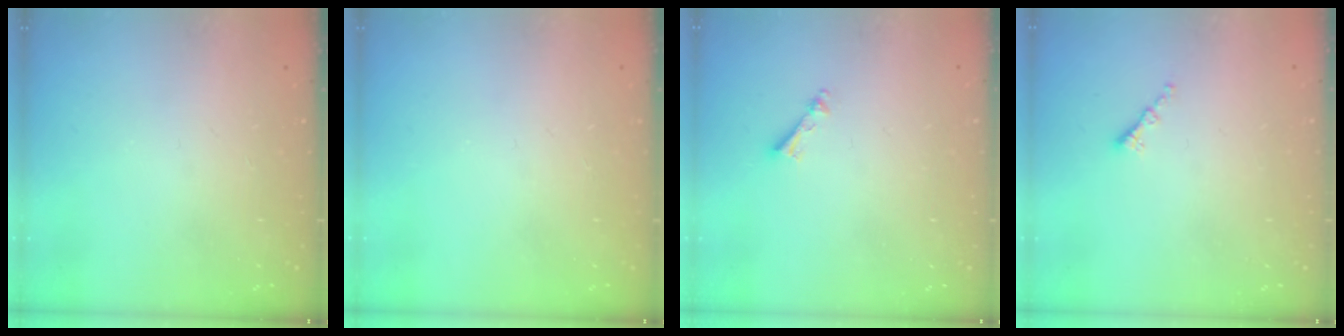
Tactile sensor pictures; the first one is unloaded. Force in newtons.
{"total": 0.0}
{"total": 3.2, "press": 3.2, "slide": 0.3}
{"total": 0.8, "press": 0.8, "slide": 0.2}